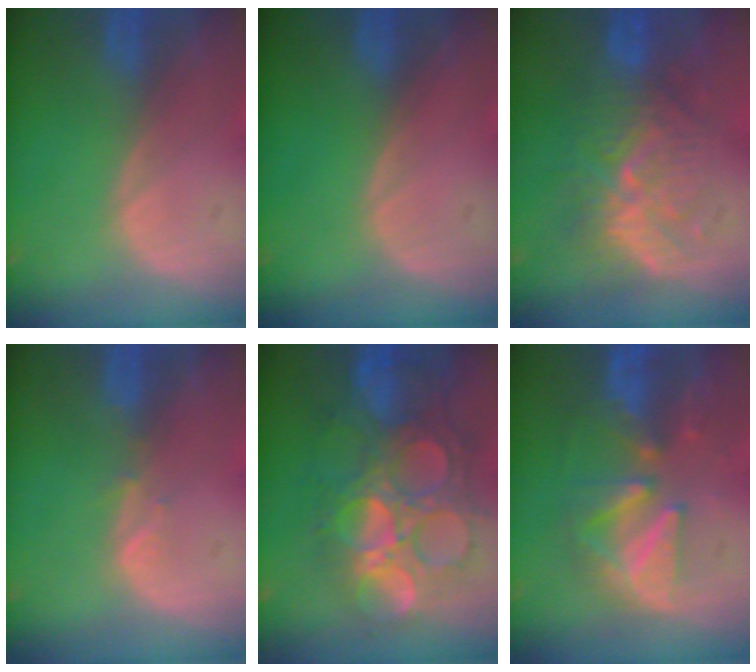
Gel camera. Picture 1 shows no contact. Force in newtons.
{"total": 0.0}
{"total": 8.8, "press": 8.4, "slide": 2.7}
{"total": 1.4, "press": 1.2, "slide": 0.6}
{"total": 11.8, "press": 11.7, "slide": 1.3}
{"total": 8.4, "press": 8.1, "slide": 2.1}